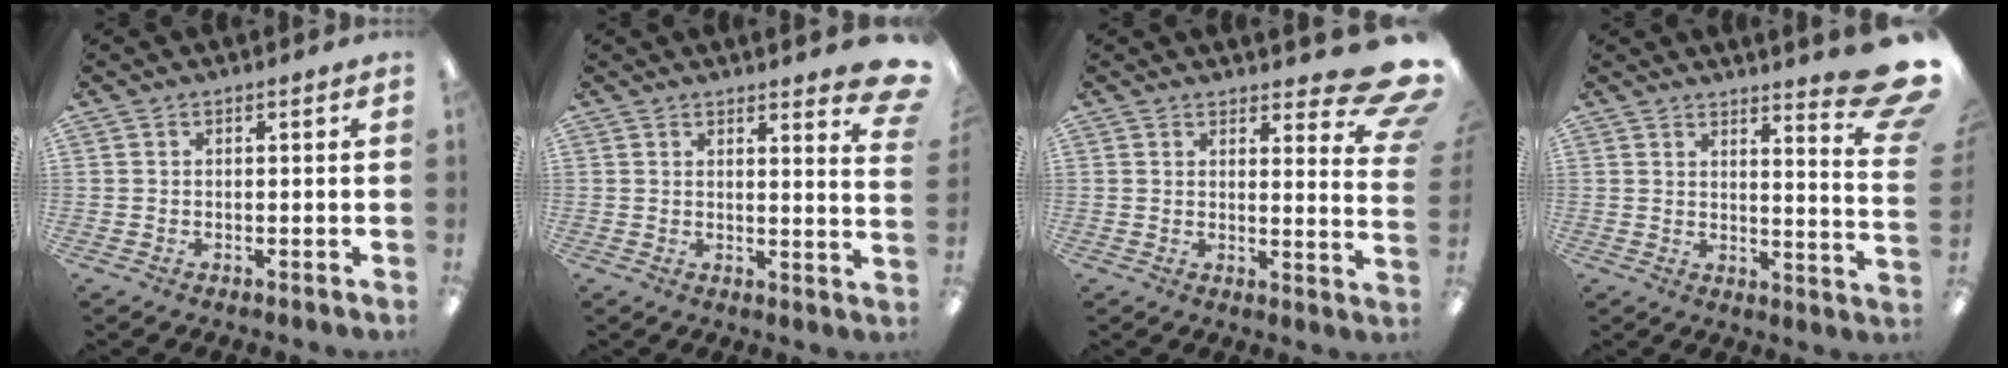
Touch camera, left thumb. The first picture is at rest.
{"total": 4.8, "force": [3.8, 0.4, 2.8], "torque": [-0.033, -0.030, 0.061]}
{"total": 10.1, "force": [7.1, 3.2, 6.5], "torque": [-0.066, -0.055, 0.120]}
{"total": 10.8, "force": [7.6, 1.5, 7.5], "torque": [-0.096, -0.068, 0.126]}